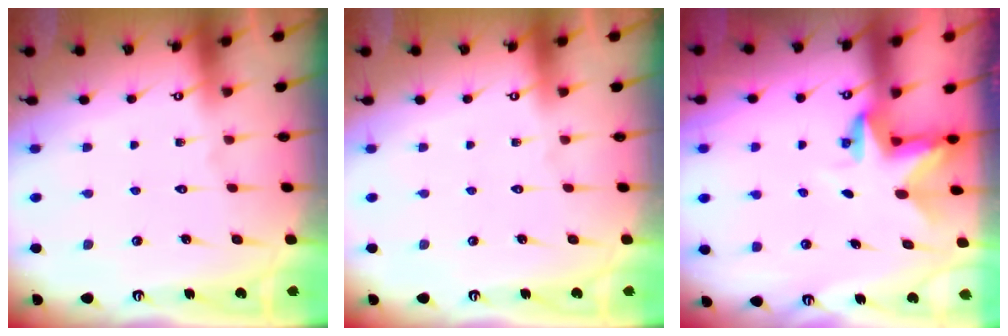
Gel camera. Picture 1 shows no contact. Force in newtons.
{"total": 0.0}
{"total": 2.8, "press": 2.8, "slide": 0.2}